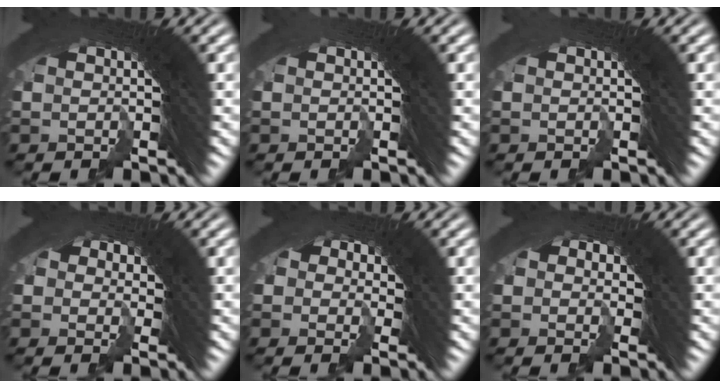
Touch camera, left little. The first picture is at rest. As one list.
[{"total": 1.7, "force": [-0.4, -1.0, -1.3], "torque": [0.020, -0.006, -0.003]}, {"total": 1.5, "force": [-0.4, -0.9, -1.2], "torque": [0.020, -0.005, -0.003]}, {"total": 3.5, "force": [-1.5, 3.2, -0.1], "torque": [-0.013, -0.028, -0.013]}, {"total": 3.5, "force": [-1.2, 3.3, -0.1], "torque": [-0.009, -0.022, -0.010]}, {"total": 3.1, "force": [-1.4, 2.7, -0.6], "torque": [0.003, -0.018, -0.017]}]